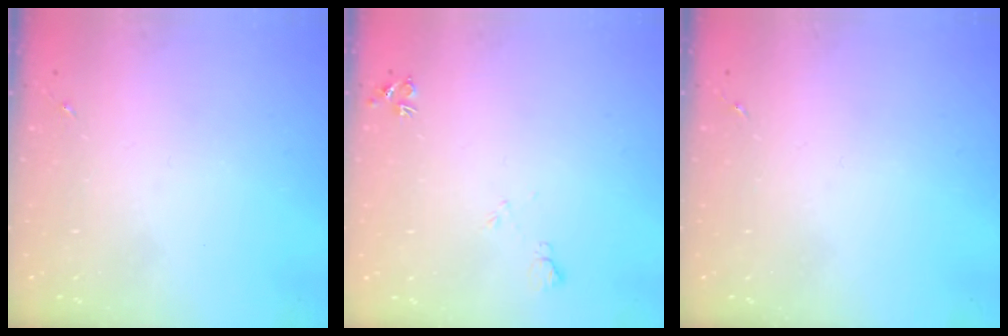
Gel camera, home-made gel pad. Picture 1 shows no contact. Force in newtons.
{"total": 5.2, "press": 5.1, "slide": 1.0}
{"total": 0.0}